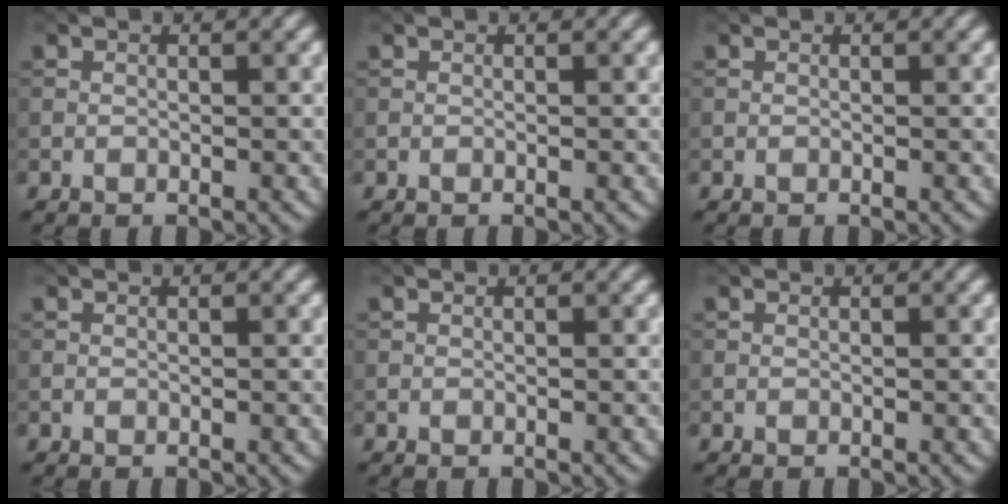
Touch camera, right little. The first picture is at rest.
{"total": 0.0}
{"total": 0.0}
{"total": 0.0}
{"total": 0.0}
{"total": 0.0}